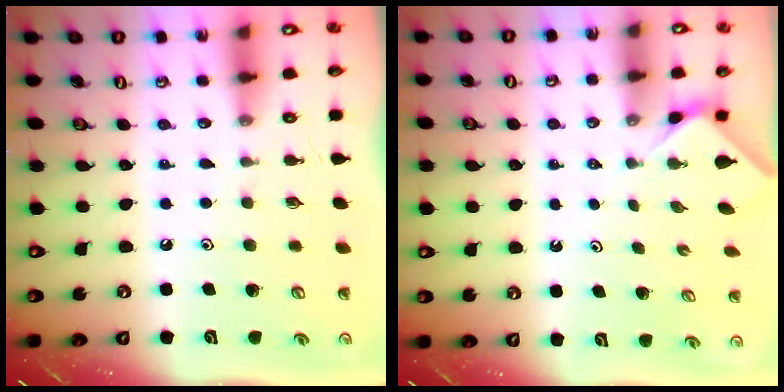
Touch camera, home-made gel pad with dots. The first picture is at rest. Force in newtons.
{"total": 1.3, "press": 1.3, "slide": 0.4}